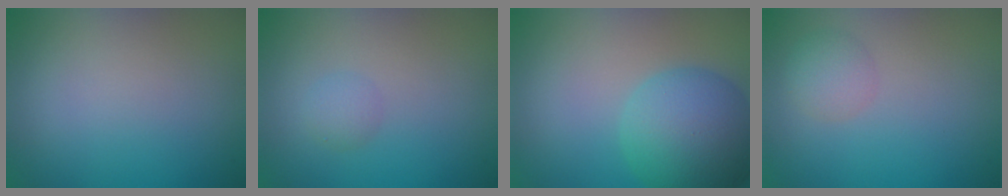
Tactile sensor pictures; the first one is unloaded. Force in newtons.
{"total": 1.3, "press": 1.3, "slide": 0.1}
{"total": 8.8, "press": 8.8, "slide": 0.3}
{"total": 2.2, "press": 2.2, "slide": 0.0}